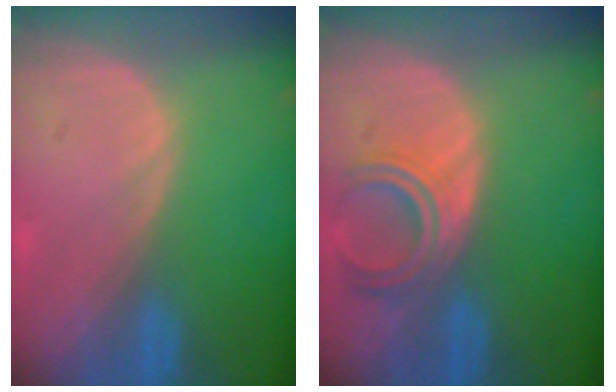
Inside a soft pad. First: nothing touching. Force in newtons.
{"total": 5.1, "press": 5.0, "slide": 0.5}